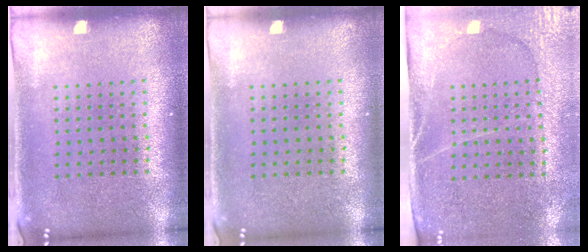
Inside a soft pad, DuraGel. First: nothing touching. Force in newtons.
{"total": 0.0}
{"total": 2.9, "press": 2.6, "slide": 1.3}